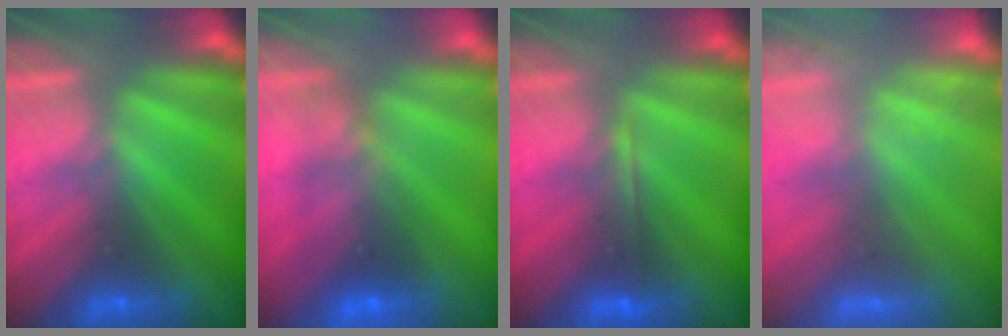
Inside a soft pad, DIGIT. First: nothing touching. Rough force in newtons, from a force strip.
{"total": 9.8}
{"total": 1.9}
{"total": 1.9}